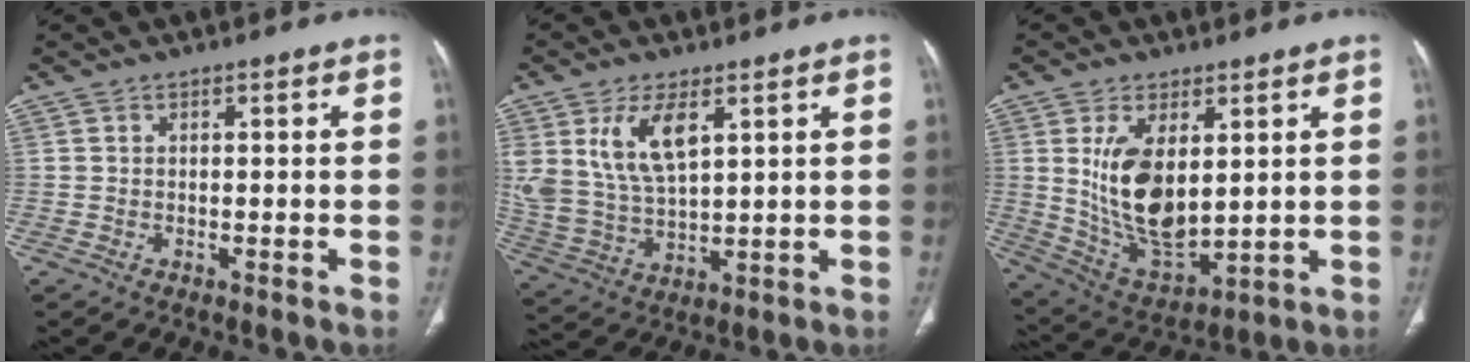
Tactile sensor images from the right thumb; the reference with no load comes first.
{"total": 12.2, "force": [5.1, 6.0, 9.3], "torque": [-0.185, -0.020, 0.115]}
{"total": 14.2, "force": [3.0, 7.3, 11.8], "torque": [-0.205, -0.026, 0.078]}